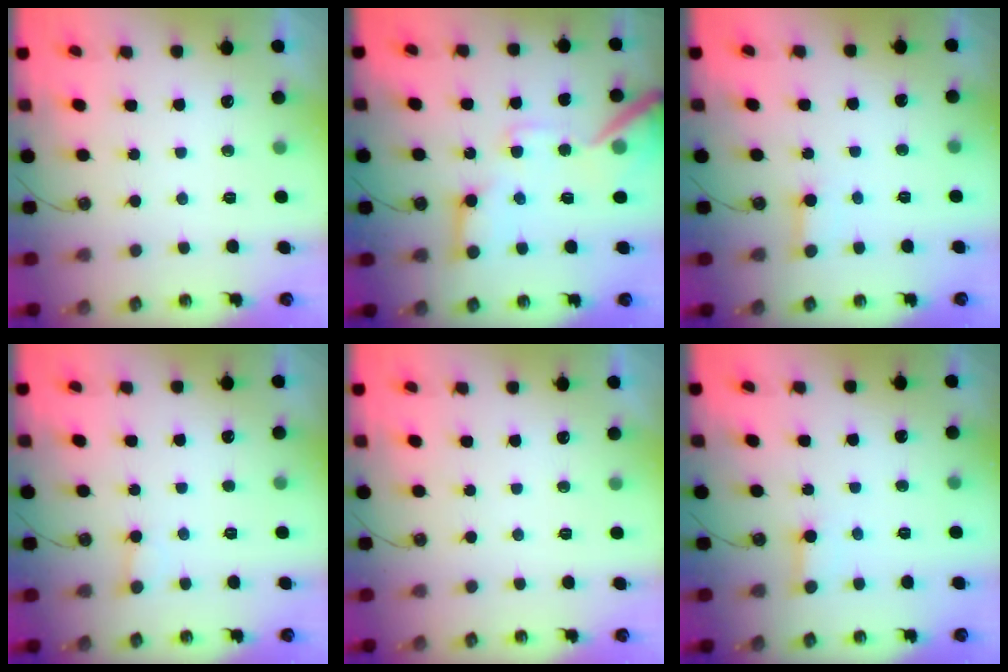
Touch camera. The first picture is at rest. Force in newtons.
{"total": 15.0, "press": 14.8, "slide": 2.1}
{"total": 2.4, "press": 2.4, "slide": 0.1}
{"total": 3.2, "press": 3.2, "slide": 0.2}
{"total": 0.0}
{"total": 2.4, "press": 2.4, "slide": 0.1}